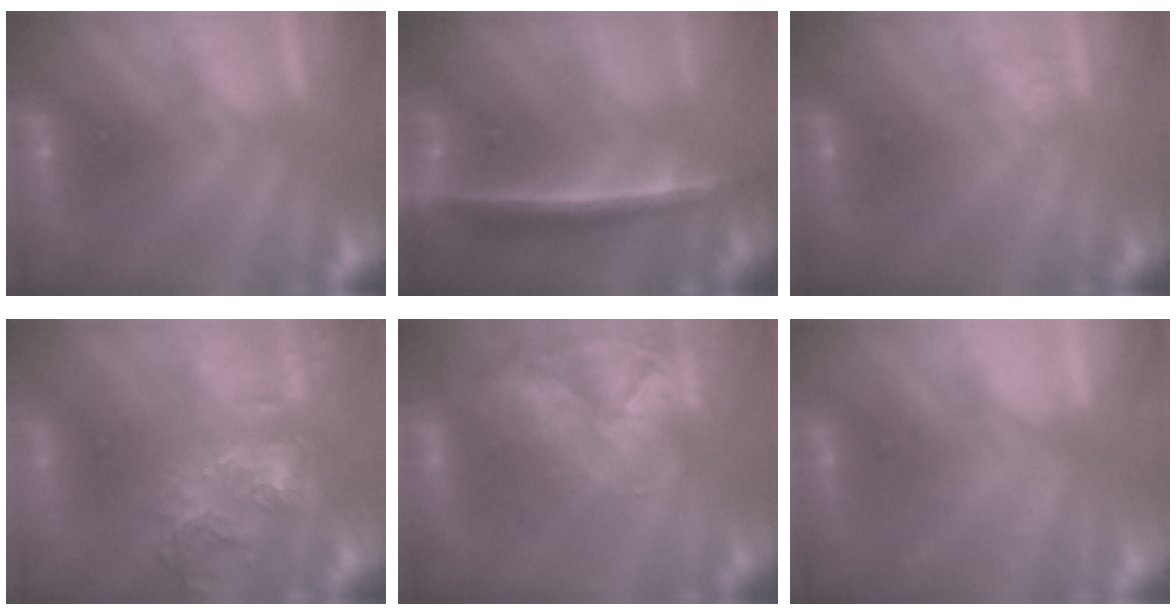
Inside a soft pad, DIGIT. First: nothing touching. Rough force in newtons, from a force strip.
{"total": 7.3}
{"total": 1.5}
{"total": 7.5}
{"total": 8.0}
{"total": 2.3}